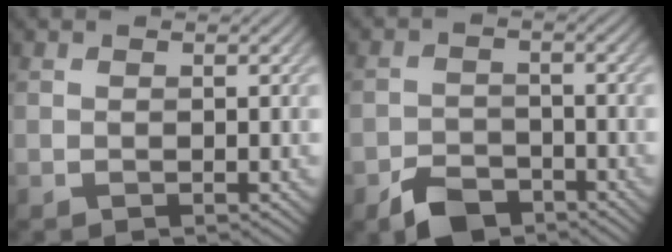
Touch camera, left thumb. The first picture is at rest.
{"total": 5.2, "force": [-3.7, 2.7, 2.3], "torque": [-0.043, -0.004, -0.075]}